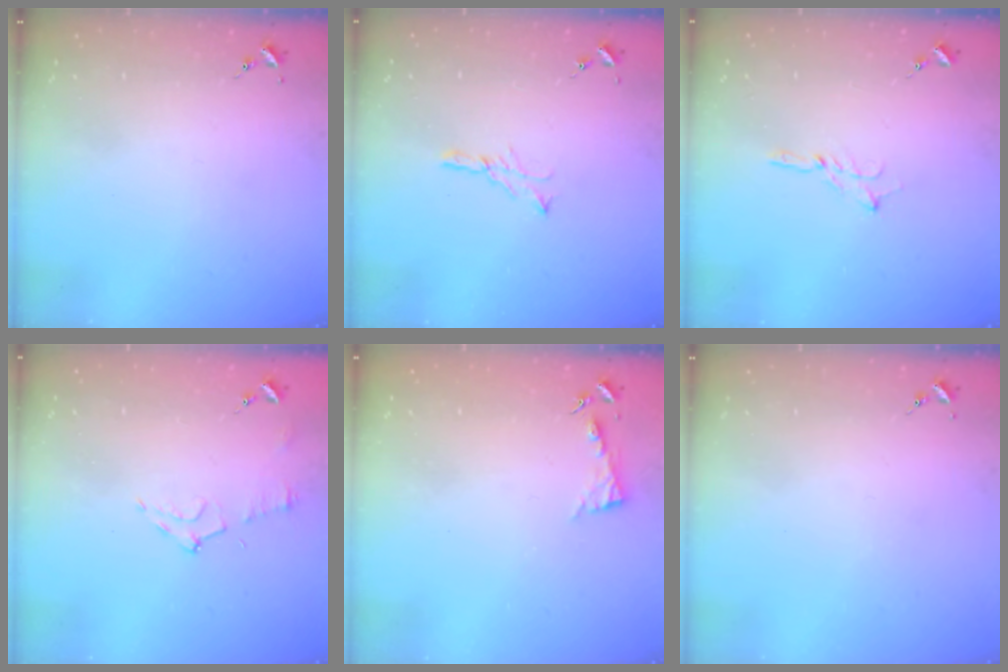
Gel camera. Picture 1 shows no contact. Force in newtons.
{"total": 5.2, "press": 5.2, "slide": 0.3}
{"total": 2.0, "press": 2.0, "slide": 0.2}
{"total": 7.4, "press": 7.4, "slide": 0.7}
{"total": 3.9, "press": 3.9, "slide": 0.4}
{"total": 0.0}